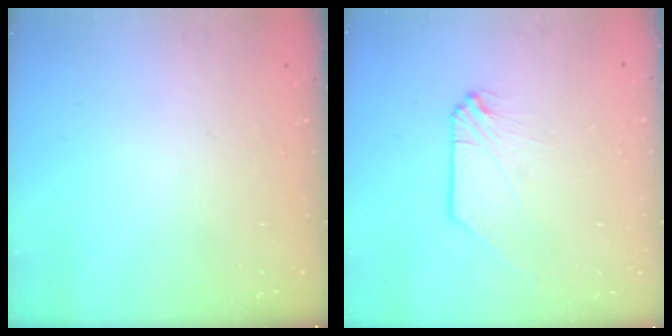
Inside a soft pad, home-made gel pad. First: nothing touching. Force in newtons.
{"total": 0.0}